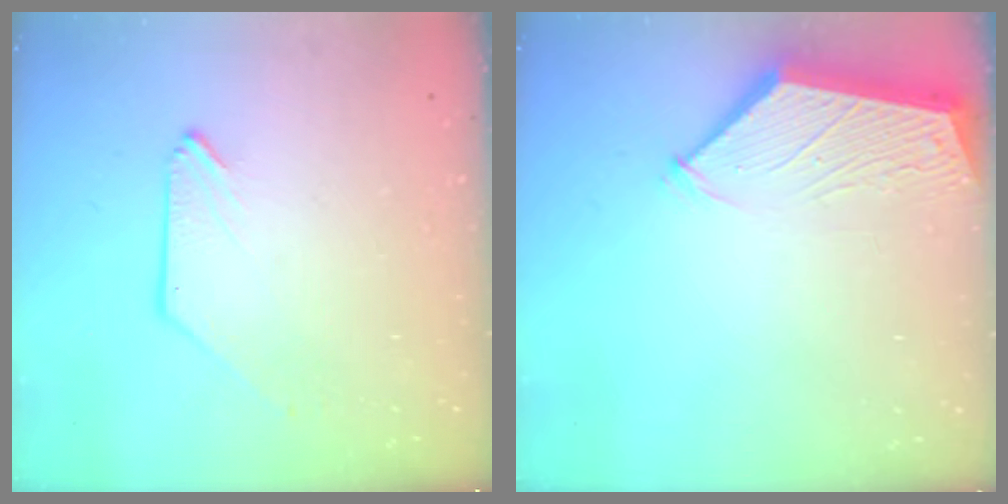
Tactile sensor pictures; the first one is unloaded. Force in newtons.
{"total": 3.7, "press": 3.6, "slide": 0.6}